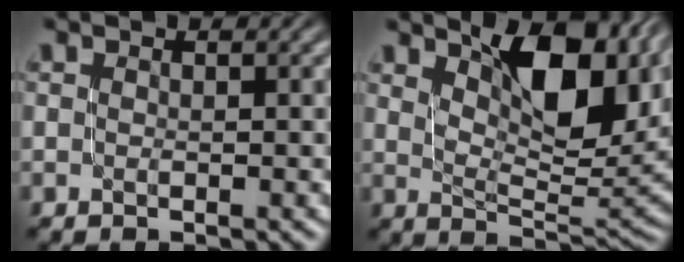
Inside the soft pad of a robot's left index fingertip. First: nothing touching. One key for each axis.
{"total": 11.0, "fx": 4.4, "fy": 4.6, "fz": 9.0, "tx": -0.131, "ty": 0.005, "tz": 0.075}